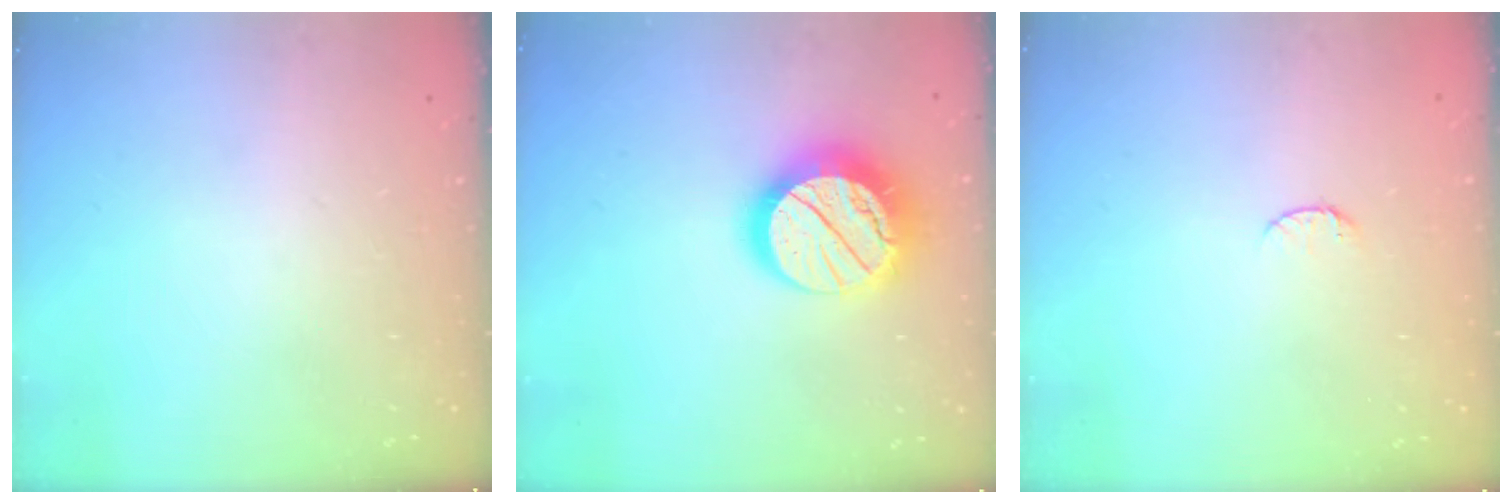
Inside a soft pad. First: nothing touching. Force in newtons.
{"total": 17.9, "press": 17.9, "slide": 1.3}
{"total": 4.8, "press": 4.8, "slide": 0.5}